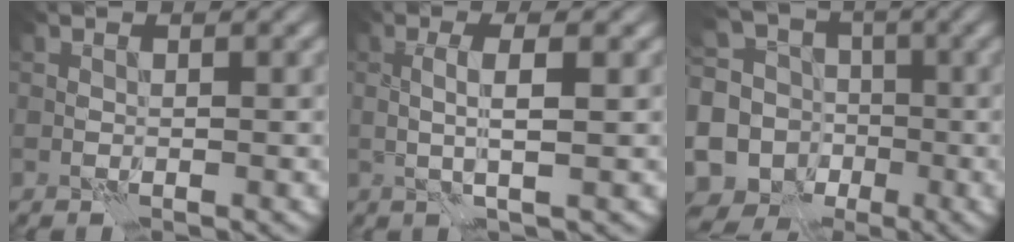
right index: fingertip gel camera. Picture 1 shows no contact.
{"total": 2.7, "force": [0.2, 0.2, 2.7], "torque": [-0.045, 0.004, 0.002]}
{"total": 10.8, "force": [-3.2, 9.2, 4.7], "torque": [-0.106, 0.001, -0.061]}